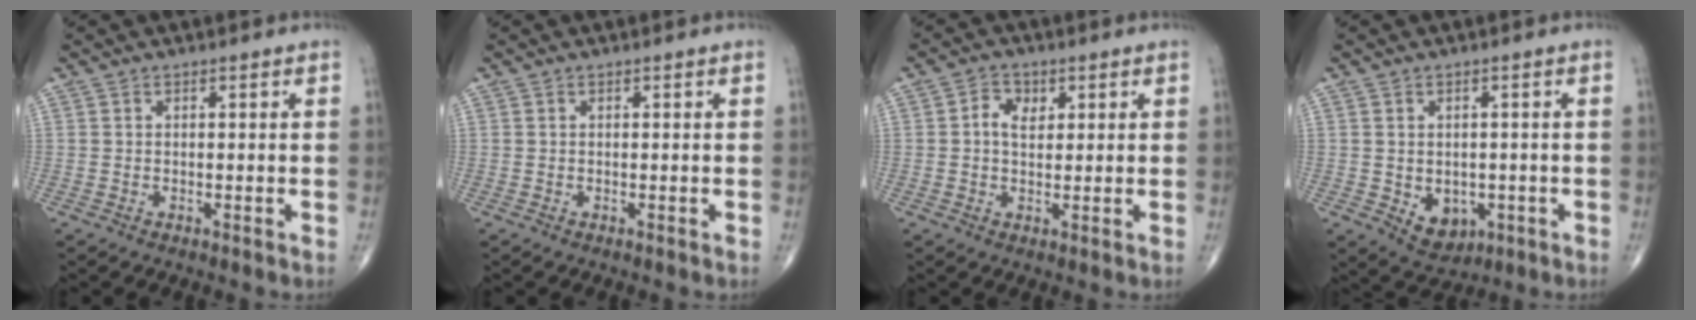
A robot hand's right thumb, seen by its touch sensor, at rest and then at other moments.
{"total": 0.0}
{"total": 3.8, "force": [1.0, 2.8, 2.4], "torque": [-0.026, 0.001, 0.012]}
{"total": 6.1, "force": [-1.4, 4.7, 3.7], "torque": [-0.029, 0.002, -0.004]}